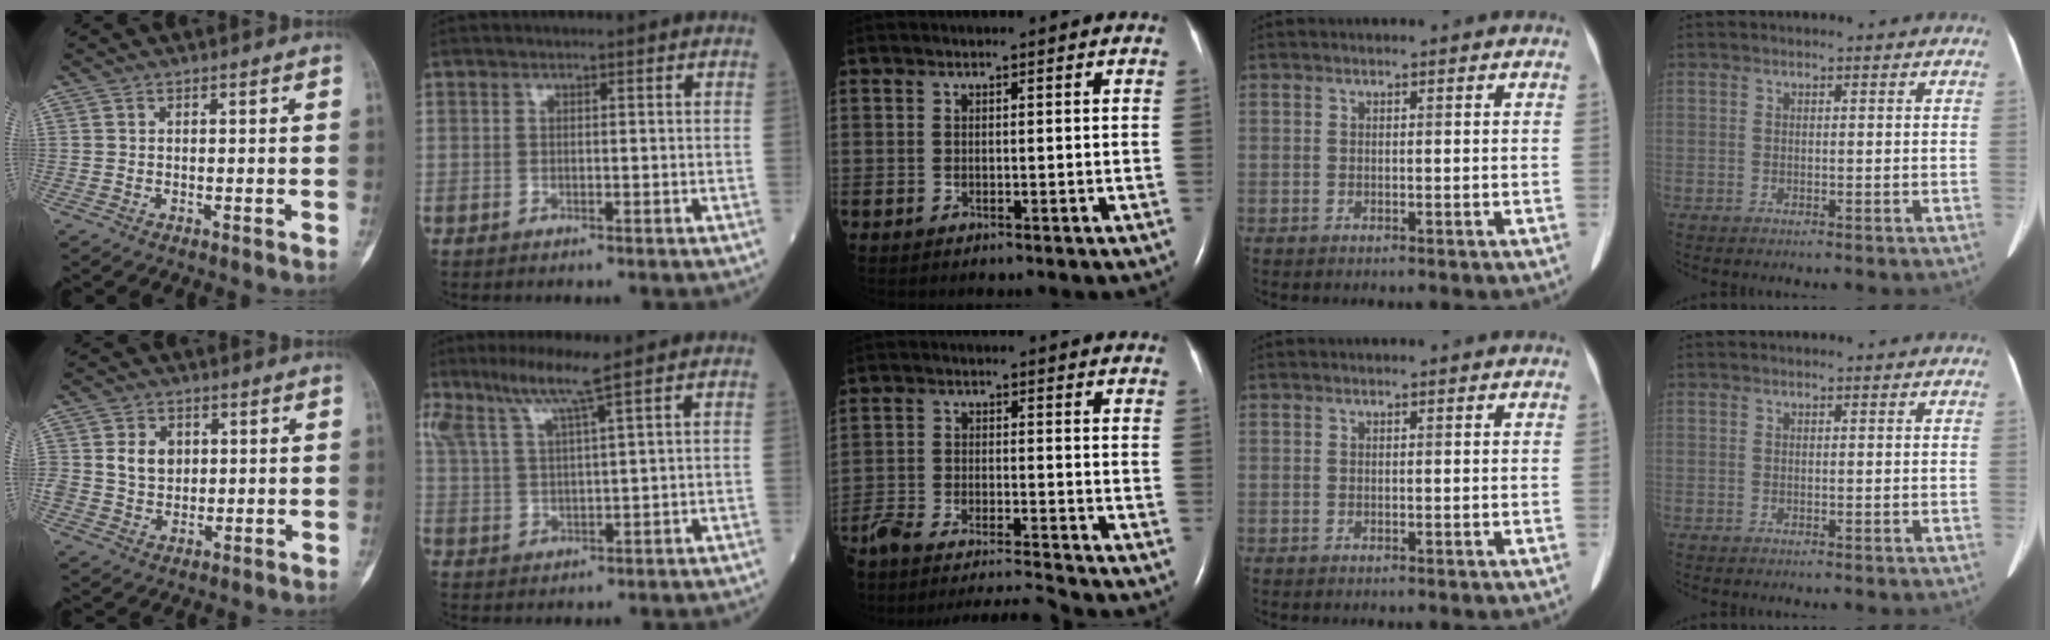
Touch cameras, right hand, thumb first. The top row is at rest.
{"thumb": {"total": 6.0, "force": [1.4, 4.9, 3.3], "torque": [-0.034, -0.004, 0.026]}, "index": {"total": 7.4, "force": [5.3, -0.8, 5.1], "torque": [-0.106, 0.005, 0.104]}, "middle": {"total": 17.2, "force": [-16.2, -0.4, 5.8], "torque": [-0.120, -0.012, -0.258]}}